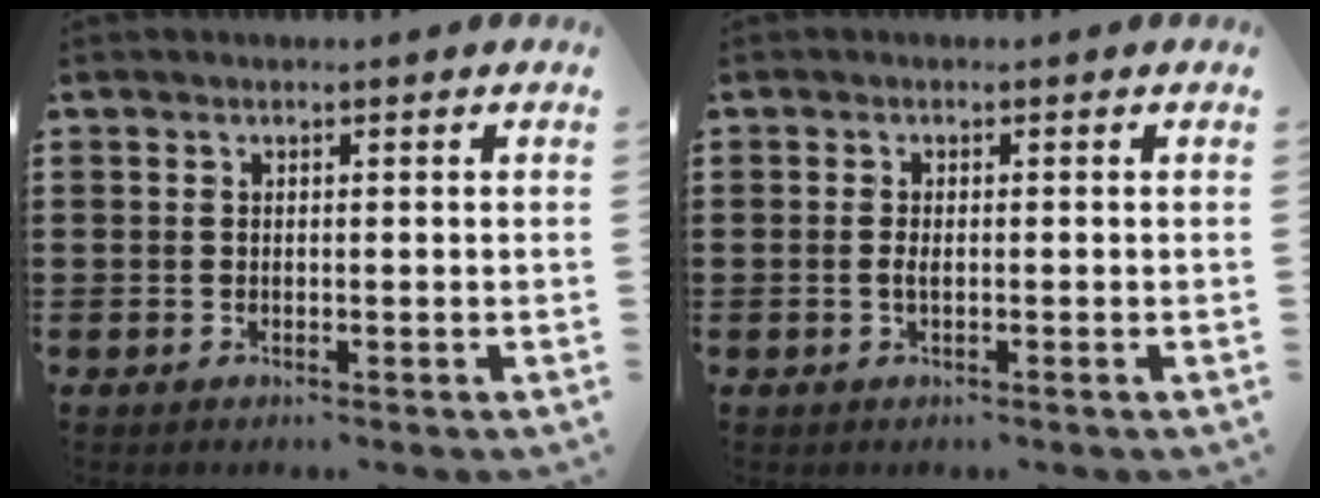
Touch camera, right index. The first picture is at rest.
{"total": 1.3, "force": [-0.2, 0.3, 1.3], "torque": [-0.031, -0.002, -0.006]}